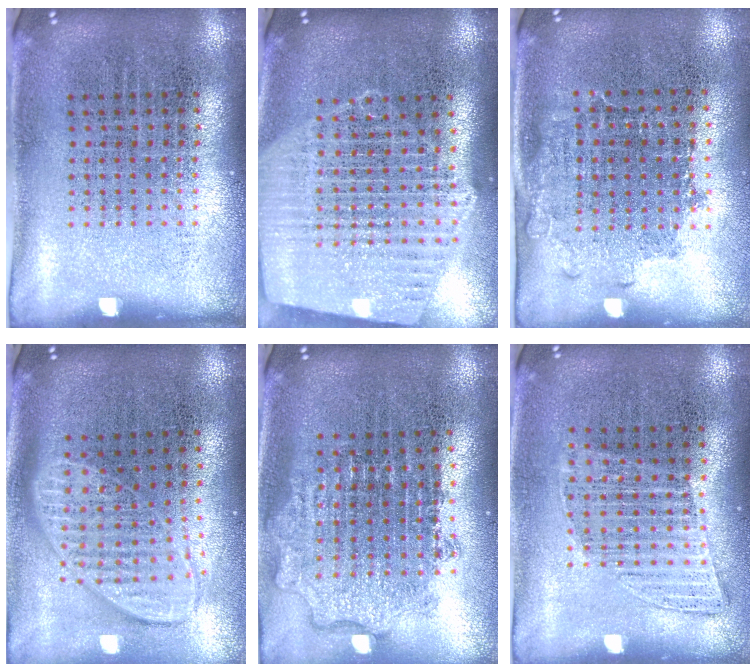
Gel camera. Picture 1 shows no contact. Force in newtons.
{"total": 2.1, "press": 1.9, "slide": 0.9}
{"total": 1.3, "press": 1.1, "slide": 0.7}
{"total": 1.9, "press": 1.5, "slide": 1.2}
{"total": 1.9, "press": 1.5, "slide": 1.2}
{"total": 1.0, "press": 1.0, "slide": 0.4}